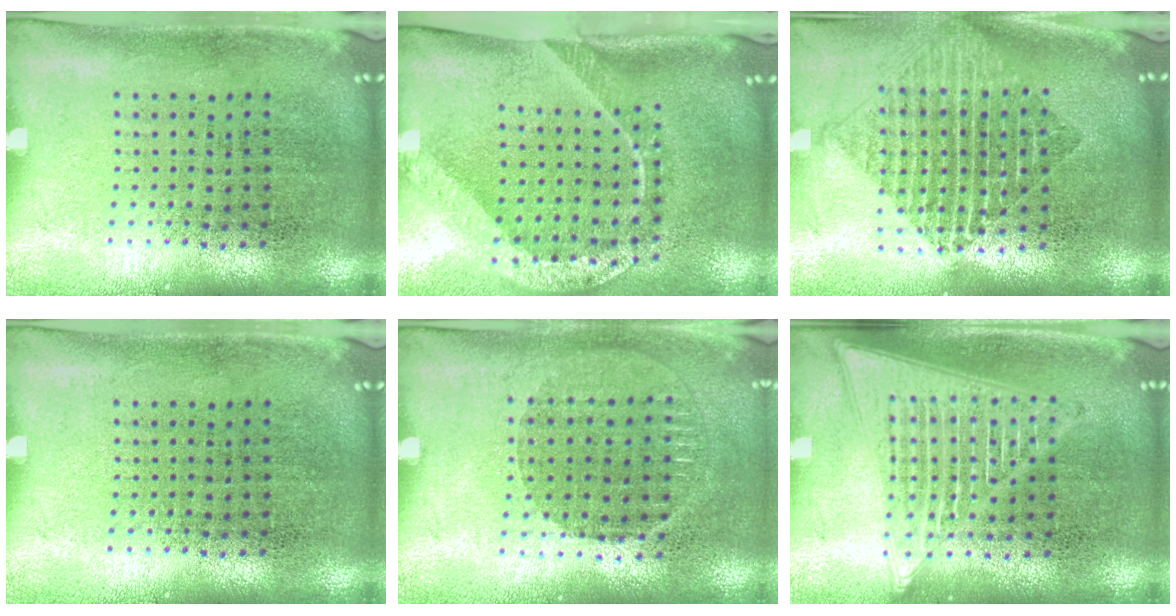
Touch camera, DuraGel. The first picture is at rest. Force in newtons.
{"total": 2.4, "press": 1.7, "slide": 1.7}
{"total": 1.9, "press": 1.6, "slide": 1.1}
{"total": 0.0}
{"total": 1.0, "press": 0.9, "slide": 0.4}
{"total": 2.7, "press": 2.7, "slide": 0.2}